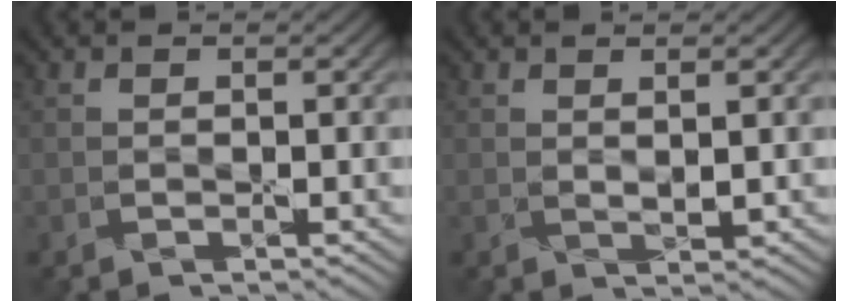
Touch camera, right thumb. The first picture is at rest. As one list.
[{"total": 1.0, "force": [0.7, 0.1, 0.6], "torque": [-0.016, 0.002, 0.014]}]